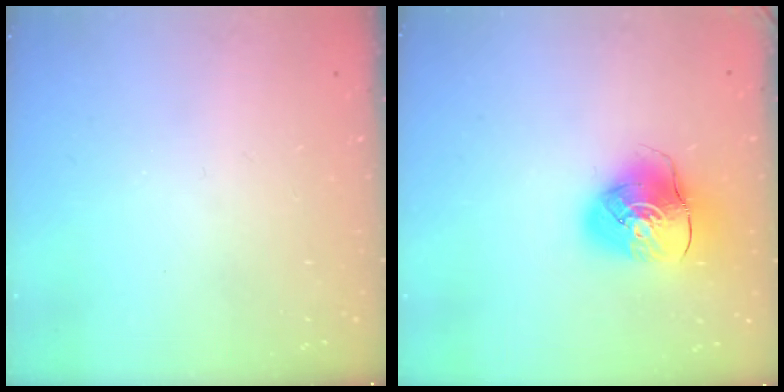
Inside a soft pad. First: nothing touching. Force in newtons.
{"total": 12.6, "press": 12.5, "slide": 1.6}